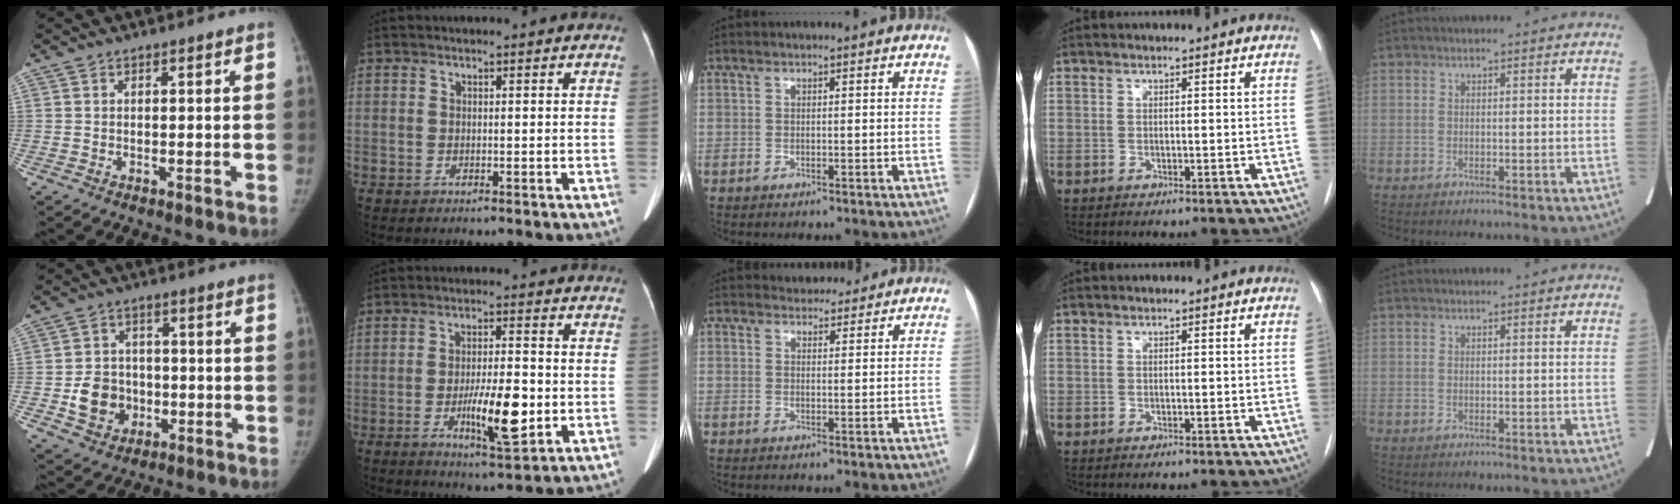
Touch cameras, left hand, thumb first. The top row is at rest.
{"thumb": {"total": 8.9, "force": [-1.9, 7.8, 3.8], "torque": [-0.034, 0.012, -0.028]}, "index": {"total": 9.1, "force": [-2.3, 1.9, 8.6], "torque": [-0.145, -0.011, -0.036]}, "middle": {"total": 3.9, "force": [3.7, 1.4, 0.3], "torque": [0.000, 0.007, 0.048]}}